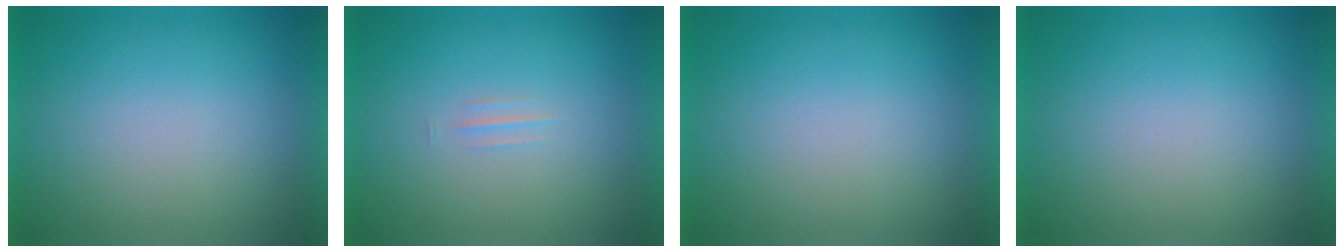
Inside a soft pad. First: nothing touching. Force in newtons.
{"total": 1.2}
{"total": 0.0}
{"total": 0.0}